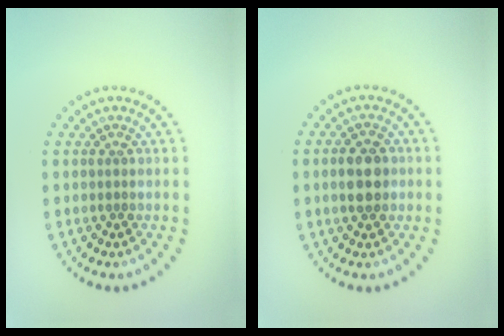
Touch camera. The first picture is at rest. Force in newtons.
{"total": 3.4, "press": 3.4, "slide": 0.2}